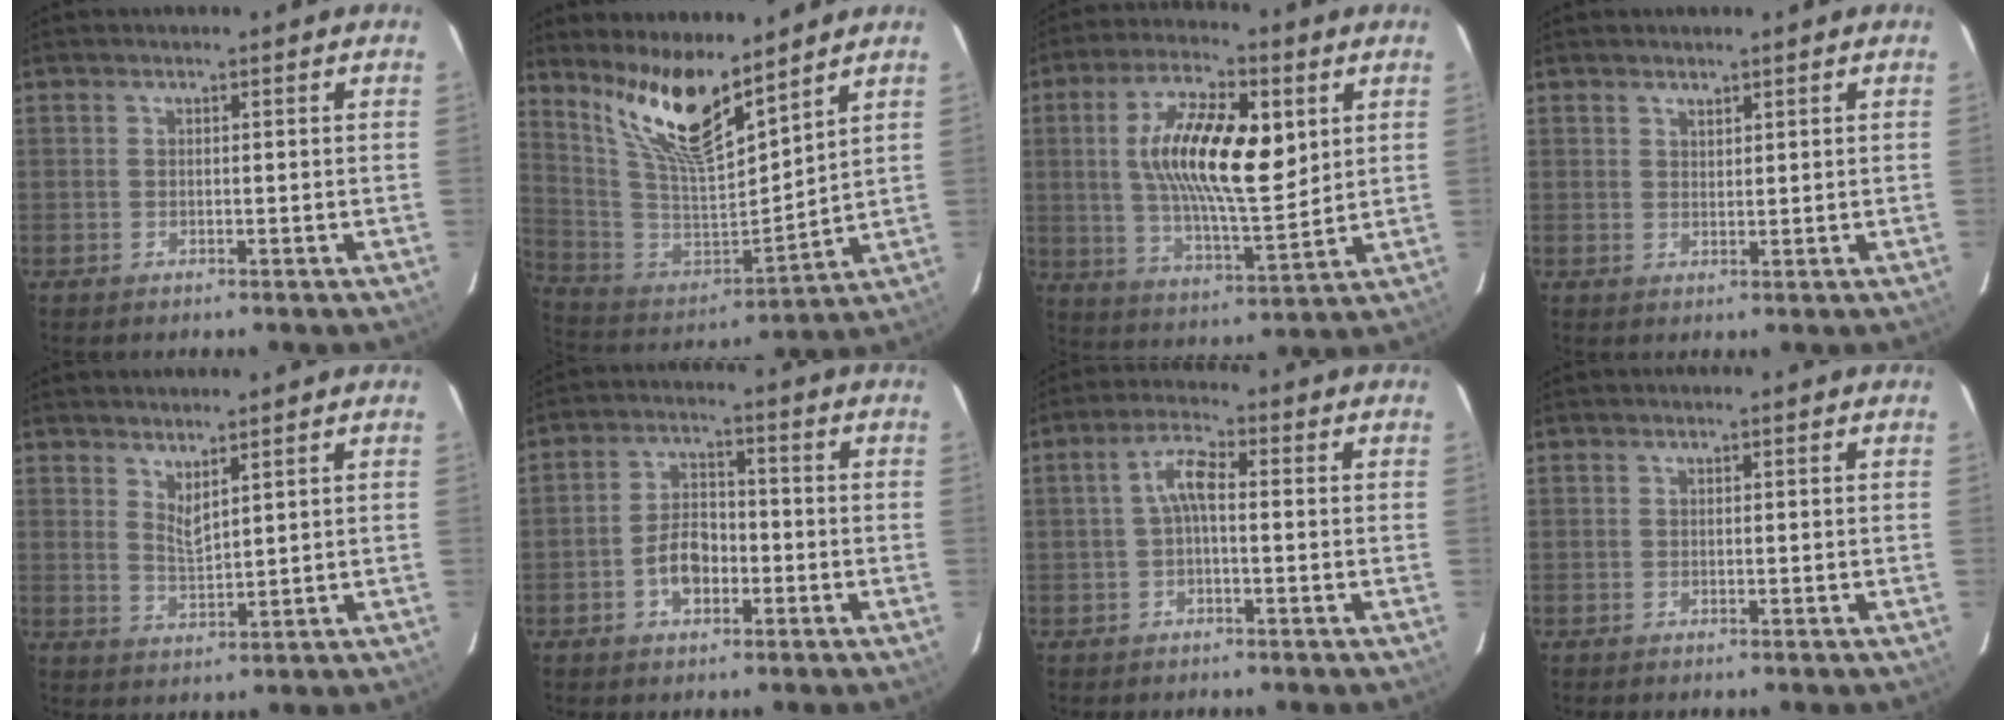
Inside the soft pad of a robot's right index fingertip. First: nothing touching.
{"total": 16.5, "force": [12.1, 4.0, 10.6], "torque": [-0.201, -0.012, 0.240]}
{"total": 17.2, "force": [4.2, 6.1, 15.5], "torque": [-0.282, 0.006, 0.076]}
{"total": 1.5, "force": [1.3, 0.5, 0.3], "torque": [-0.001, 0.000, 0.024]}
{"total": 3.5, "force": [2.8, 0.5, 2.0], "torque": [-0.036, -0.009, 0.047]}
{"total": 6.5, "force": [-2.5, 4.0, 4.4], "torque": [-0.086, 0.016, -0.039]}
{"total": 4.1, "force": [-0.3, 1.3, 3.9], "torque": [-0.080, 0.014, -0.007]}
{"total": 0.0}